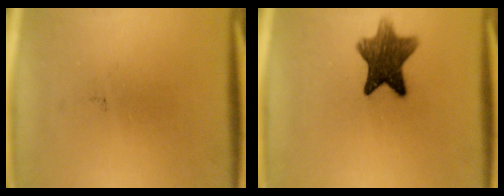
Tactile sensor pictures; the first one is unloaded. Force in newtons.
{"total": 9.3}